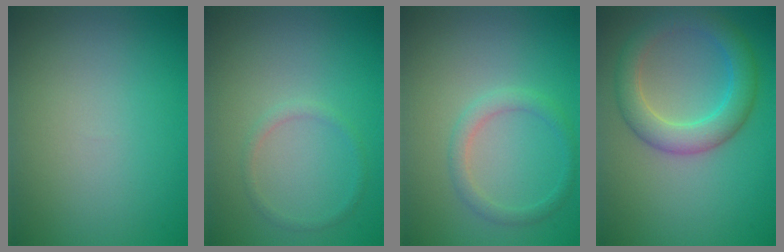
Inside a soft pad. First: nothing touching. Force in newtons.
{"total": 1.0, "press": 0.9, "slide": 0.2}
{"total": 1.9, "press": 1.9, "slide": 0.1}
{"total": 4.8, "press": 4.8, "slide": 0.2}